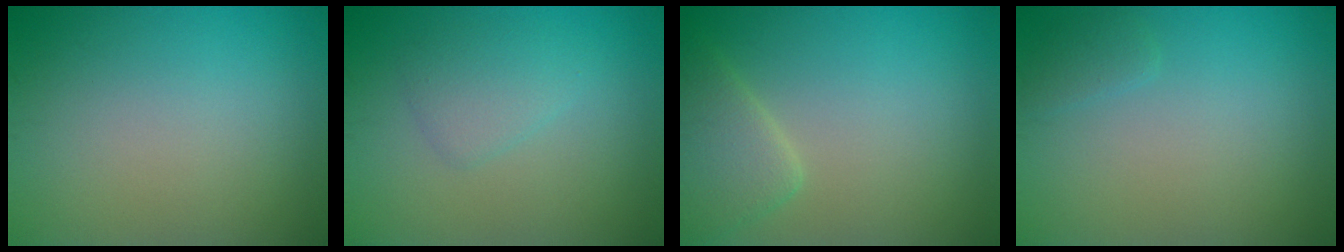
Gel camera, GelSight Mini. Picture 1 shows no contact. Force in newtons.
{"total": 2.3, "press": 2.3, "slide": 0.1}
{"total": 3.3, "press": 3.3, "slide": 0.2}
{"total": 1.0, "press": 1.0, "slide": 0.0}